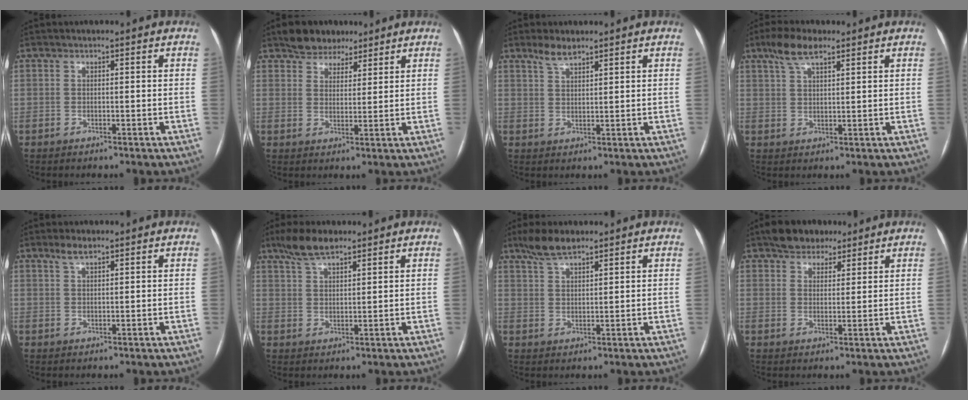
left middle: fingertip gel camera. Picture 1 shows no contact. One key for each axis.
{"total": 5.8, "fx": 4.5, "fy": 3.3, "fz": 1.4, "tx": -0.023, "ty": 0.011, "tz": 0.078}
{"total": 3.0, "fx": 2.5, "fy": 0.7, "fz": 1.6, "tx": -0.036, "ty": 0.006, "tz": 0.049}
{"total": 5.5, "fx": 3.8, "fy": 1.5, "fz": 3.8, "tx": -0.081, "ty": 0.018, "tz": 0.072}
{"total": 2.1, "fx": 1.6, "fy": 0.4, "fz": 1.3, "tx": -0.028, "ty": 0.006, "tz": 0.032}
{"total": 5.7, "fx": 4.5, "fy": 1.4, "fz": 3.3, "tx": -0.071, "ty": 0.013, "tz": 0.085}
{"total": 4.9, "fx": 4.0, "fy": 1.1, "fz": 2.7, "tx": -0.061, "ty": 0.013, "tz": 0.077}
{"total": 5.6, "fx": 4.2, "fy": 3.2, "fz": 1.9, "tx": -0.030, "ty": 0.015, "tz": 0.073}